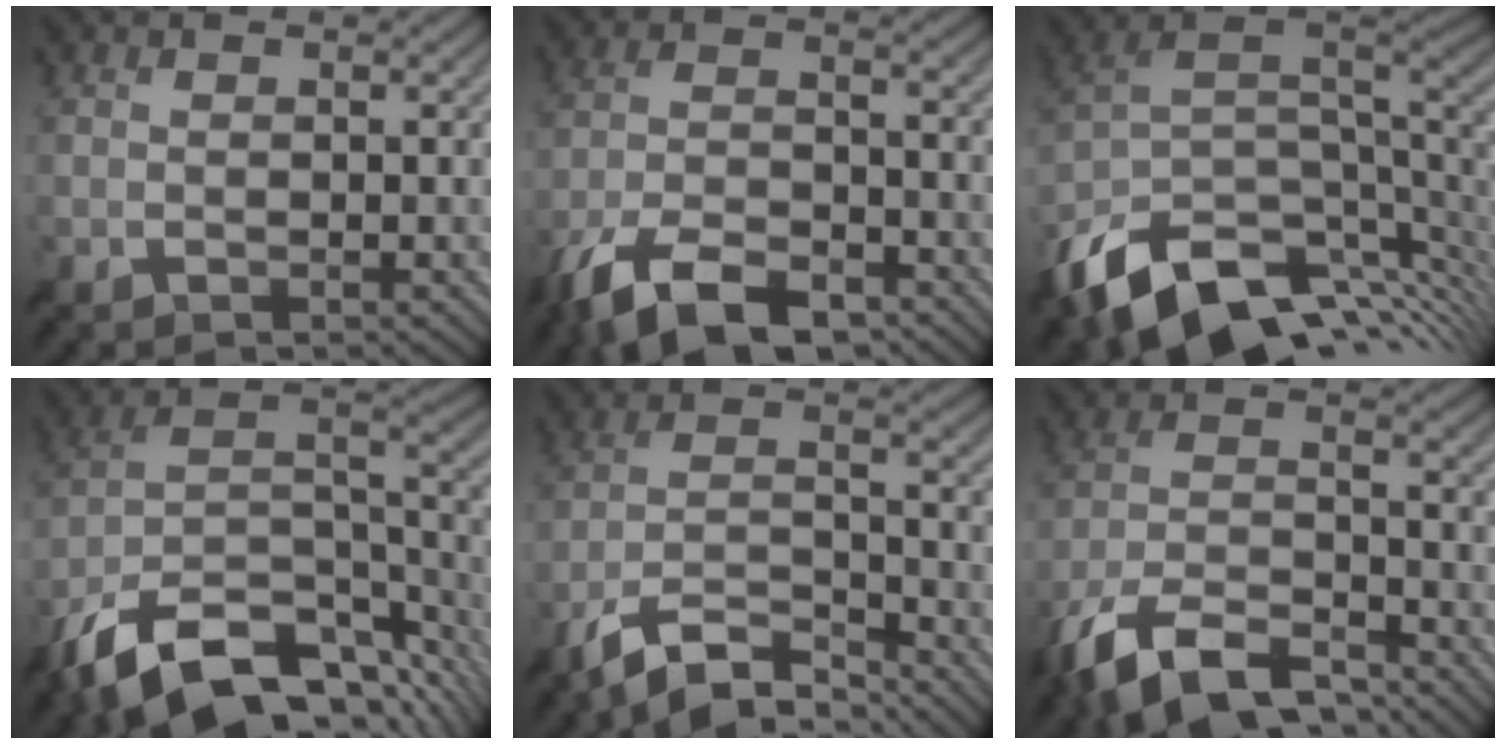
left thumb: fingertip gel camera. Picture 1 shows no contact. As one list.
[{"total": 11.2, "force": [-7.9, 4.4, 6.7], "torque": [-0.133, -0.007, -0.156]}, {"total": 13.9, "force": [-5.9, 8.3, 9.6], "torque": [-0.214, -0.035, -0.090]}, {"total": 16.3, "force": [-10.0, 7.4, 10.5], "torque": [-0.226, -0.019, -0.162]}, {"total": 9.5, "force": [-7.4, 2.8, 5.2], "torque": [-0.098, 0.006, -0.147]}, {"total": 12.7, "force": [-9.3, 4.7, 7.3], "torque": [-0.153, -0.005, -0.187]}]